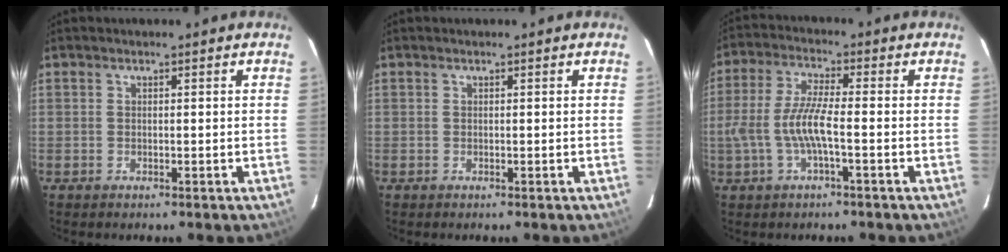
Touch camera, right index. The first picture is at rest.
{"total": 0.0}
{"total": 8.3, "force": [-2.2, 1.3, 7.9], "torque": [-0.169, 0.000, -0.038]}